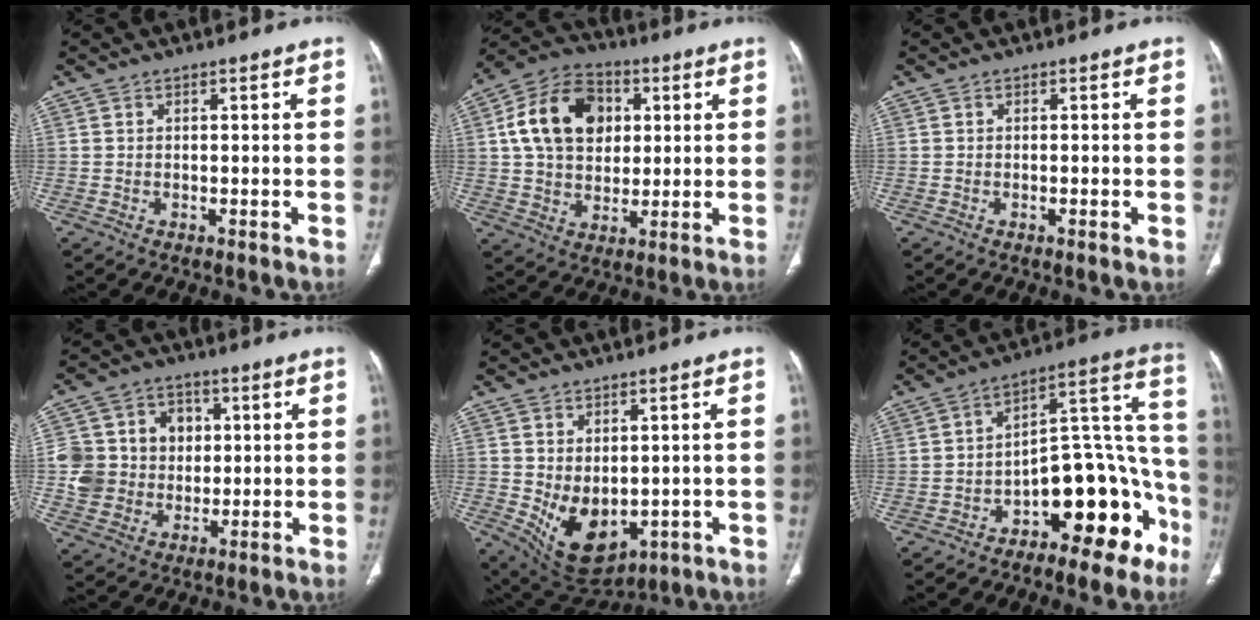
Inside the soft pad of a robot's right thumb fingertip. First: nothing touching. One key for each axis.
{"total": 16.0, "fx": 3.6, "fy": 11.8, "fz": 10.2, "tx": -0.155, "ty": 0.009, "tz": 0.056}
{"total": 1.1, "fx": -0.3, "fy": 0.1, "fz": 1.0, "tx": -0.018, "ty": -0.003, "tz": -0.003}
{"total": 12.7, "fx": 0.9, "fy": 11.7, "fz": 4.9, "tx": -0.059, "ty": 0.017, "tz": 0.025}
{"total": 10.9, "fx": -1.3, "fy": 7.2, "fz": 8.1, "tx": -0.114, "ty": -0.010, "tz": 0.013}
{"total": 18.2, "fx": -9.5, "fy": 8.7, "fz": 12.8, "tx": -0.112, "ty": 0.124, "tz": -0.142}